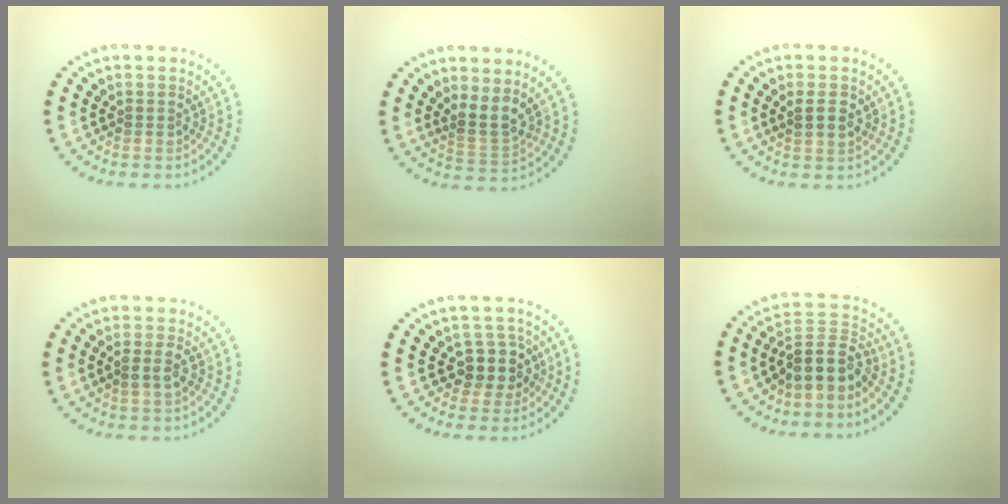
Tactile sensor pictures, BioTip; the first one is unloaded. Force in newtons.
{"total": 2.4, "press": 1.7, "slide": 1.7}
{"total": 1.6, "press": 1.5, "slide": 0.5}
{"total": 1.8, "press": 1.8, "slide": 0.2}
{"total": 2.9, "press": 2.5, "slide": 1.4}
{"total": 3.8, "press": 3.0, "slide": 2.4}